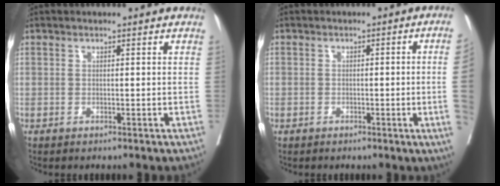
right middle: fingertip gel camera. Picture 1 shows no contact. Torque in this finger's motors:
{"motor_torque": [0.97, -1.17, -0.14, -0.21]}